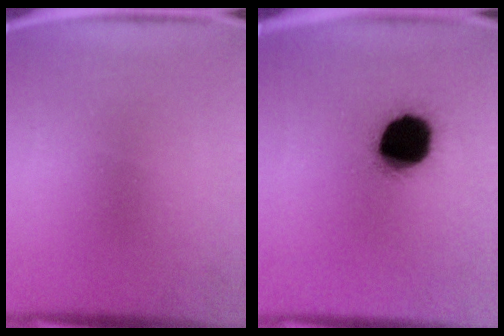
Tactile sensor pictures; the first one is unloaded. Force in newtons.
{"total": 18.5}